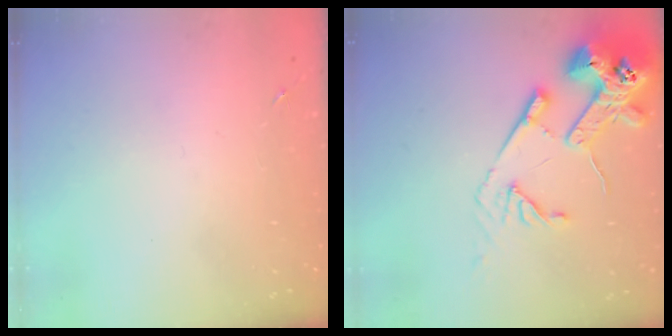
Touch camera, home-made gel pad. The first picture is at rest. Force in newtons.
{"total": 16.6, "press": 16.5, "slide": 2.0}